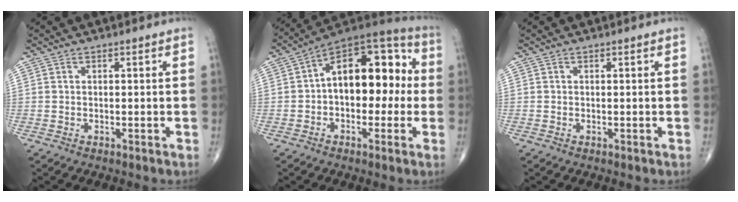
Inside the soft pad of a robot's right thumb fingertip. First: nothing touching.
{"total": 17.1, "force": [0.6, 9.9, 13.9], "torque": [-0.168, 0.049, -0.005]}
{"total": 0.0}